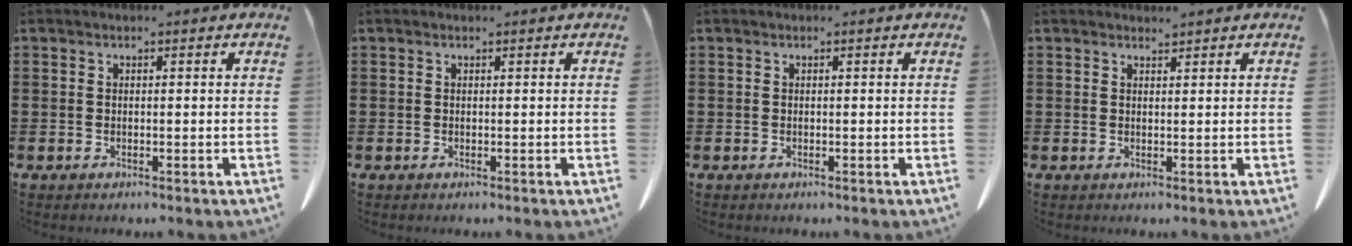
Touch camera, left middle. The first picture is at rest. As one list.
[{"total": 0.0}, {"total": 0.0}, {"total": 1.0, "force": [1.0, 0.1, 0.1], "torque": [-0.004, 0.000, 0.020]}]